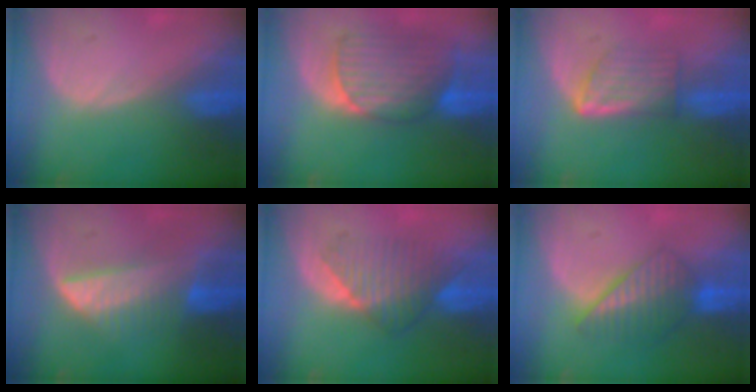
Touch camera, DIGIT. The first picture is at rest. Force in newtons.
{"total": 8.9, "press": 8.3, "slide": 3.1}
{"total": 5.8, "press": 5.3, "slide": 2.3}
{"total": 6.3, "press": 6.3, "slide": 0.4}
{"total": 6.7, "press": 6.6, "slide": 1.0}
{"total": 6.3, "press": 6.1, "slide": 1.4}